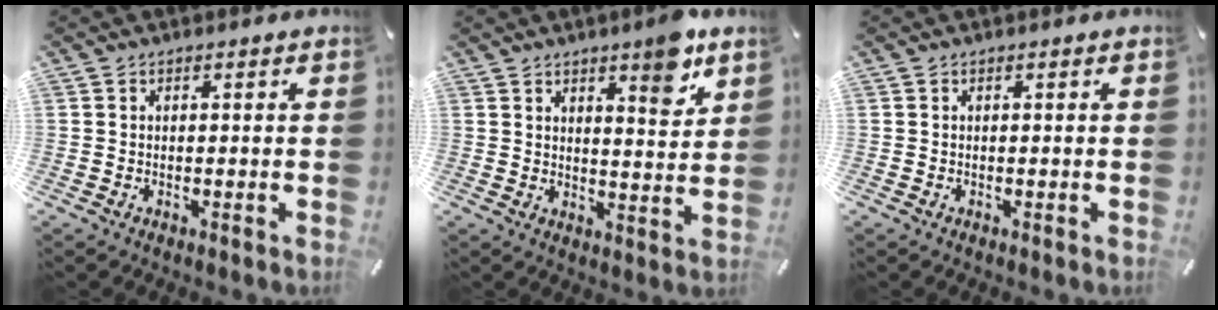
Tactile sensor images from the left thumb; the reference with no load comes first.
{"total": 8.2, "force": [5.6, 2.6, 5.4], "torque": [-0.055, -0.038, 0.087]}
{"total": 0.0}